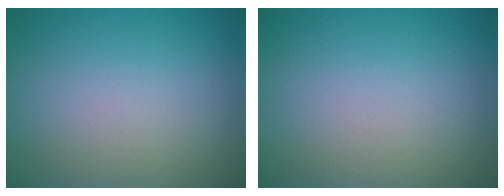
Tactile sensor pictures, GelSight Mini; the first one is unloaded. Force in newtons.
{"total": 0.0}